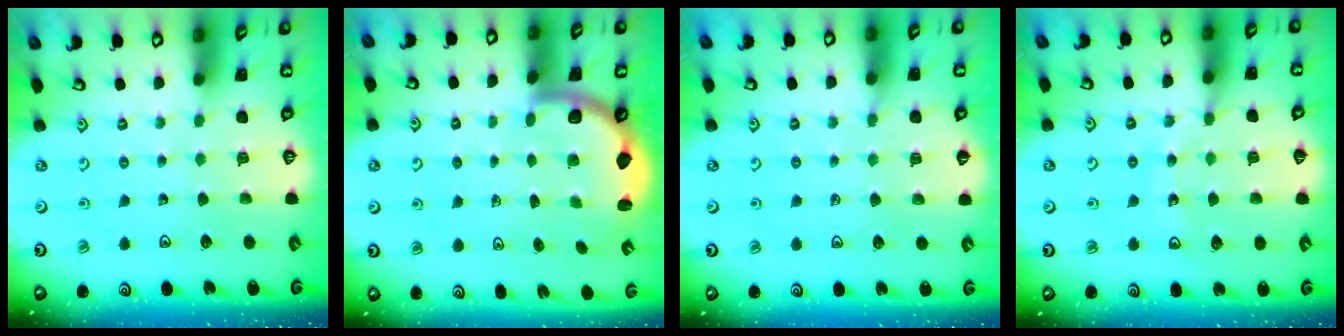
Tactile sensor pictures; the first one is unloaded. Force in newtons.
{"total": 2.6, "press": 2.5, "slide": 0.7}
{"total": 3.3, "press": 3.3, "slide": 0.5}
{"total": 11.7, "press": 11.3, "slide": 3.1}